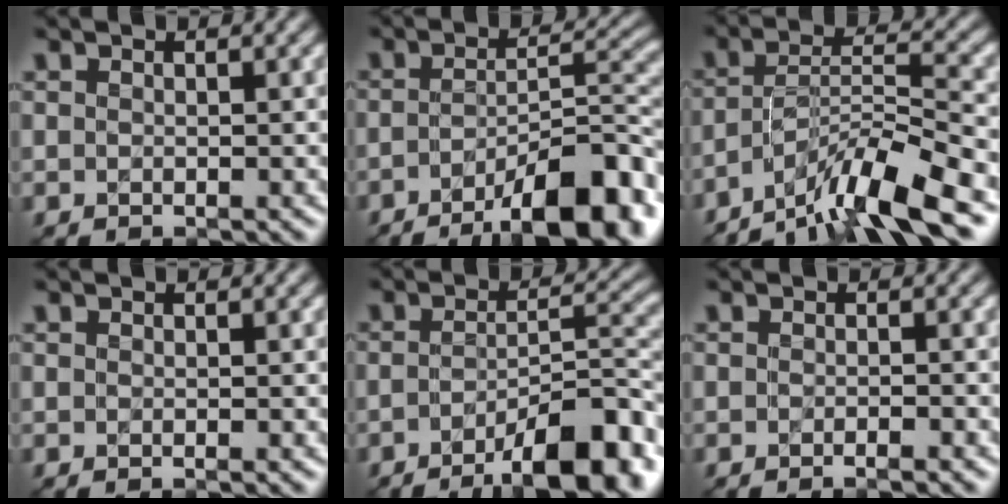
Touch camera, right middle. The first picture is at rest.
{"total": 10.2, "force": [-6.0, 2.7, 7.8], "torque": [-0.108, 0.003, -0.093]}
{"total": 8.8, "force": [-6.4, 1.3, 5.9], "torque": [-0.096, 0.006, -0.121]}
{"total": 0.0}
{"total": 9.2, "force": [-5.5, 2.4, 7.1], "torque": [-0.097, 0.002, -0.085]}
{"total": 1.1, "force": [-0.9, 0.0, 0.6], "torque": [-0.011, -0.001, -0.018]}